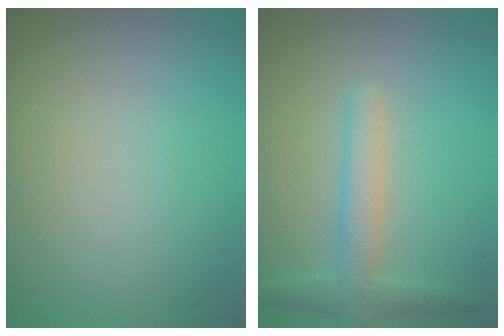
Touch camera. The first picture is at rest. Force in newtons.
{"total": 3.1, "press": 3.1, "slide": 0.2}